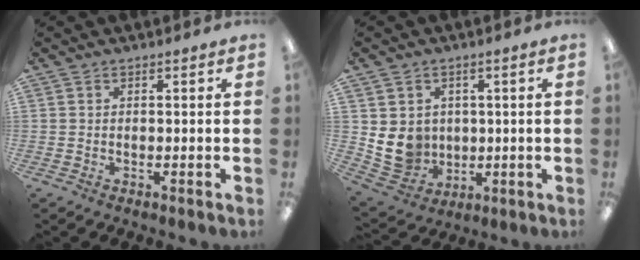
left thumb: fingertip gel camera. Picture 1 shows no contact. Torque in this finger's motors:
{"motor_torque": [0.67, 1.82, 0.74, -0.87, 0.07]}